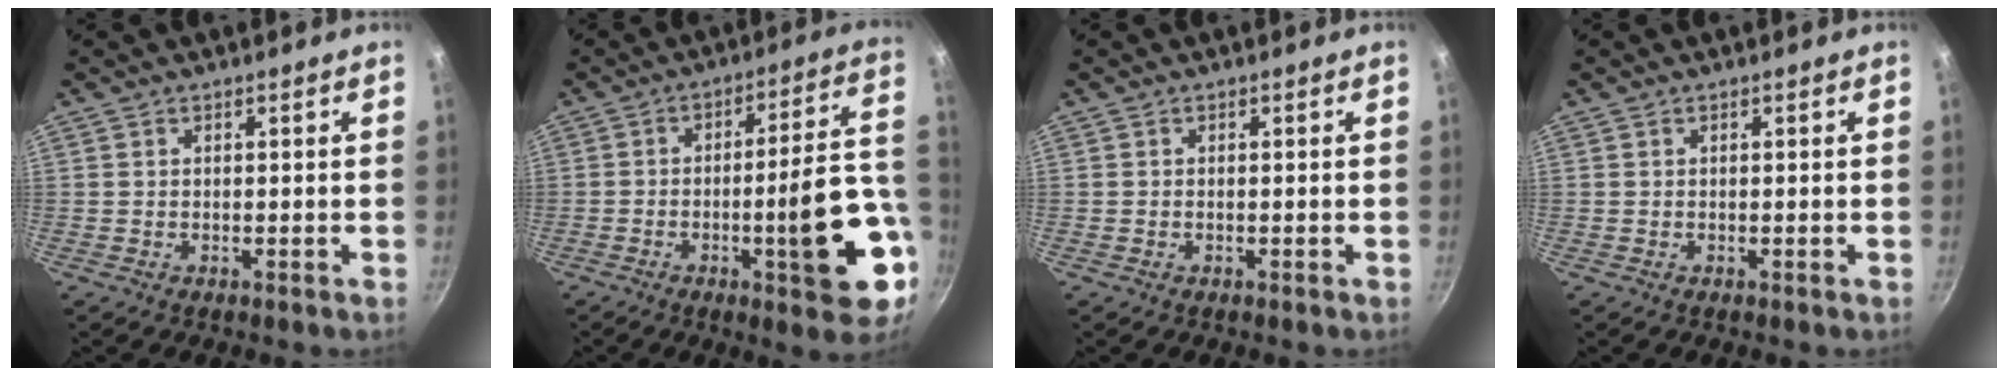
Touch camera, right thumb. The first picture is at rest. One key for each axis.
{"total": 18.0, "fx": -4.7, "fy": 4.4, "fz": 16.8, "tx": -0.209, "ty": 0.030, "tz": -0.061}
{"total": 0.0}
{"total": 0.0}